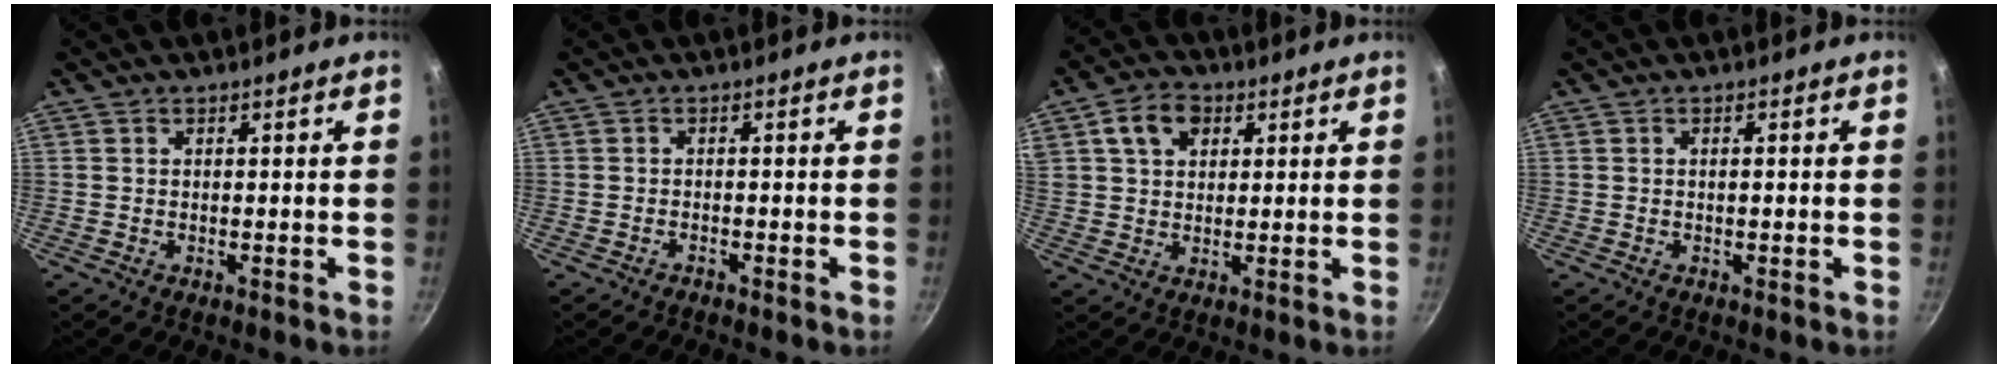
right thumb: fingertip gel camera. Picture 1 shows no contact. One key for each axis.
{"total": 0.7, "fx": -0.7, "fy": 0.0, "fz": 0.0, "tx": -0.010, "ty": 0.012, "tz": -0.011}
{"total": 7.7, "fx": 3.0, "fy": 5.5, "fz": 4.5, "tx": -0.063, "ty": 0.003, "tz": 0.046}
{"total": 0.8, "fx": -0.1, "fy": 0.2, "fz": 0.8, "tx": -0.015, "ty": 0.003, "tz": -0.003}